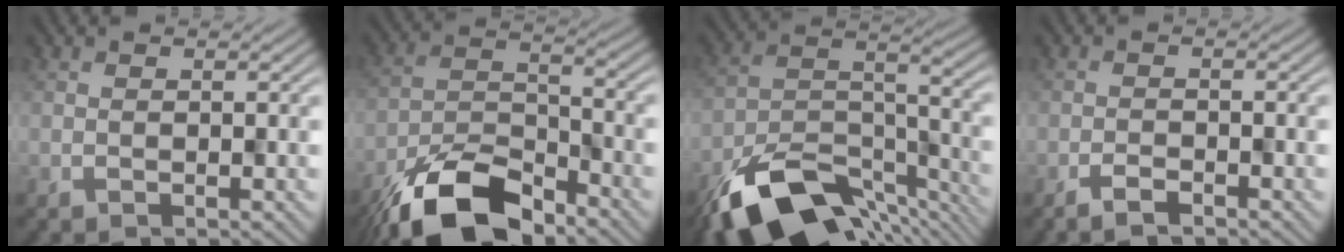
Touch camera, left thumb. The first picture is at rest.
{"total": 12.2, "force": [-8.9, 4.7, 7.0], "torque": [-0.130, -0.007, -0.175]}
{"total": 14.9, "force": [-10.6, 6.0, 8.6], "torque": [-0.180, -0.020, -0.165]}
{"total": 1.8, "force": [-1.6, 0.3, 0.9], "torque": [-0.016, 0.003, -0.027]}